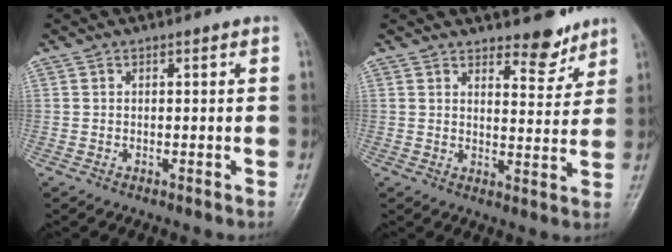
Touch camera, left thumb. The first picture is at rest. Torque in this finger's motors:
{"motor_torque": [-0.23, -0.14, -0.25, -0.28, -0.02]}